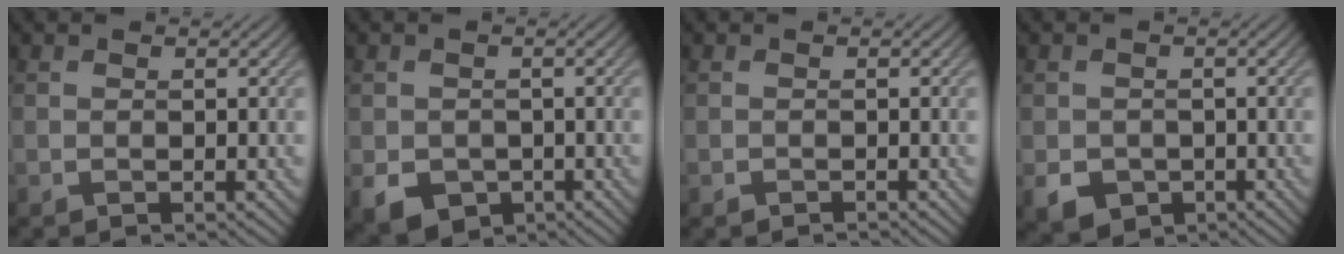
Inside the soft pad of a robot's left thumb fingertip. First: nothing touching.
{"total": 4.5, "force": [-1.7, 3.7, 1.8], "torque": [-0.046, -0.019, -0.031]}
{"total": 0.6, "force": [-0.5, 0.1, 0.2], "torque": [-0.002, -0.002, -0.010]}
{"total": 3.8, "force": [-1.5, 3.1, 1.4], "torque": [-0.033, -0.016, -0.028]}